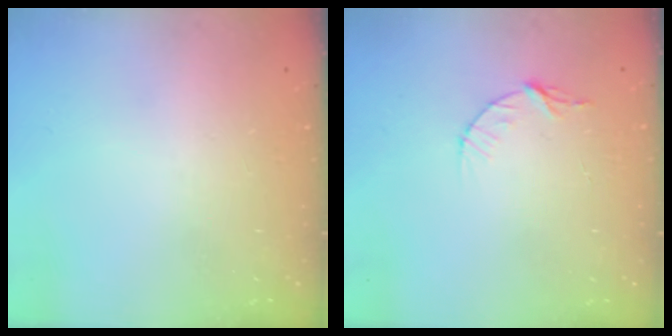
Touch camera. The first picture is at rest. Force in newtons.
{"total": 3.4, "press": 3.4, "slide": 0.4}